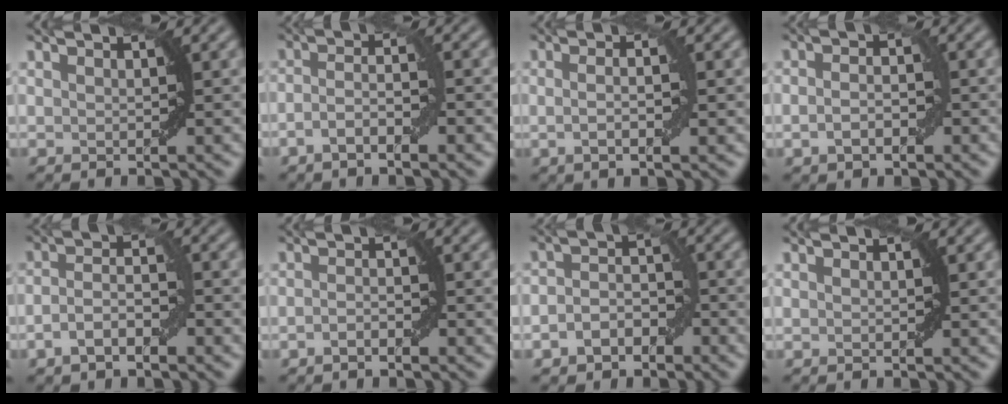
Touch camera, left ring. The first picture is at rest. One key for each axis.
{"total": 3.0, "fx": -1.3, "fy": 0.7, "fz": 2.6, "tx": -0.049, "ty": 0.005, "tz": -0.029}
{"total": 2.9, "fx": -0.1, "fy": 0.5, "fz": 2.9, "tx": -0.052, "ty": -0.004, "tz": -0.003}
{"total": 2.5, "fx": -0.7, "fy": 1.4, "fz": 2.0, "tx": -0.036, "ty": 0.003, "tz": -0.014}
{"total": 3.4, "fx": -1.5, "fy": 1.3, "fz": 2.7, "tx": -0.054, "ty": 0.004, "tz": -0.031}
{"total": 1.4, "fx": -0.8, "fy": 0.4, "fz": 1.1, "tx": -0.021, "ty": 0.002, "tz": -0.016}
{"total": 3.4, "fx": -1.6, "fy": 2.4, "fz": 1.9, "tx": -0.029, "ty": 0.005, "tz": -0.033}
{"total": 0.0}